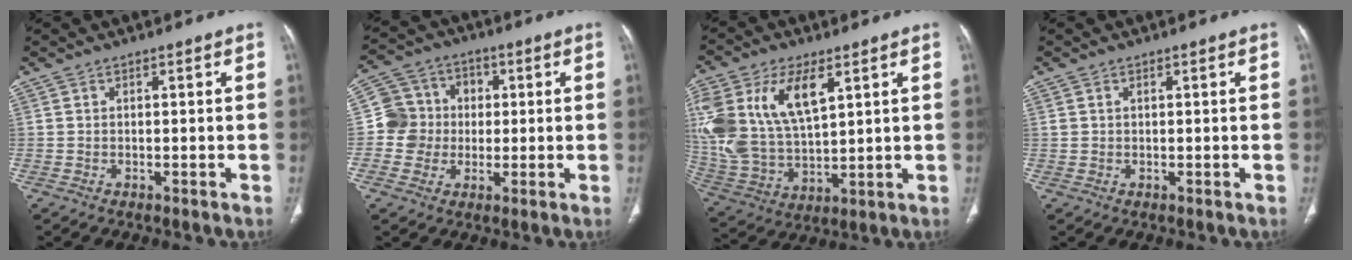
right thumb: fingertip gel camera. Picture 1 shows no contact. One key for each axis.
{"total": 8.9, "fx": -0.2, "fy": 8.7, "fz": 2.0, "tx": 0.003, "ty": 0.020, "tz": -0.010}
{"total": 21.9, "fx": 8.2, "fy": 11.8, "fz": 16.5, "tx": -0.361, "ty": -0.013, "tz": 0.163}
{"total": 0.9, "fx": 0.4, "fy": 0.6, "fz": 0.6, "tx": -0.016, "ty": 0.007, "tz": 0.012}